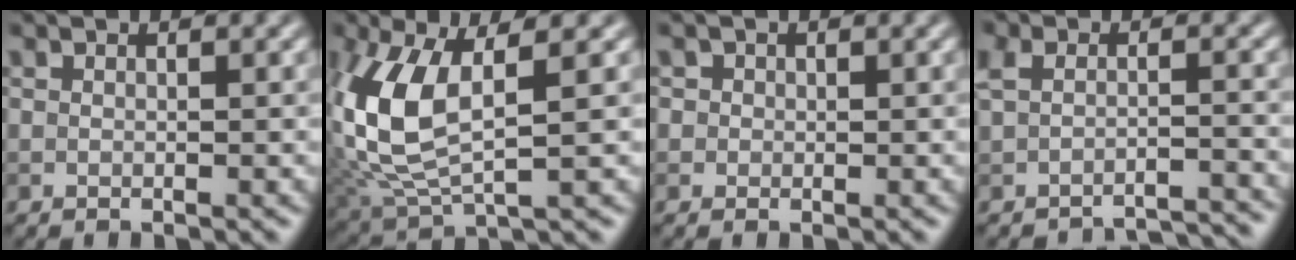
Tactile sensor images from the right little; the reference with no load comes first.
{"total": 8.9, "force": [0.9, 4.1, 7.8], "torque": [-0.197, -0.005, 0.020]}
{"total": 1.1, "force": [0.2, 1.0, 0.3], "torque": [0.003, -0.001, 0.004]}
{"total": 4.4, "force": [-3.9, 1.3, 1.7], "torque": [-0.028, -0.016, -0.057]}